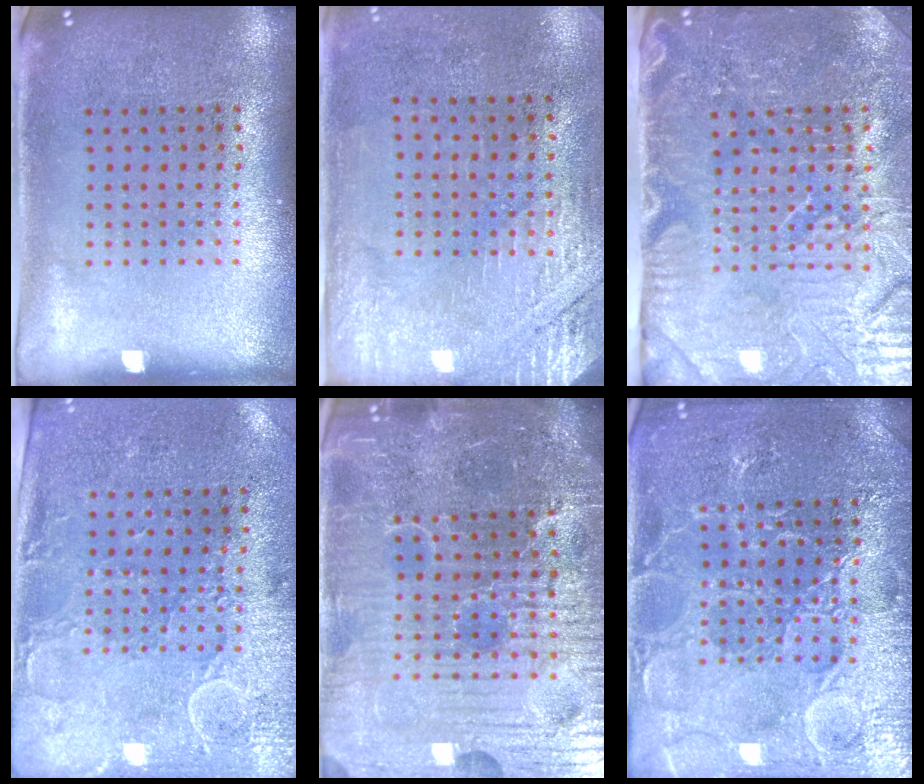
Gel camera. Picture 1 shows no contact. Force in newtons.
{"total": 2.7, "press": 2.4, "slide": 1.2}
{"total": 5.0, "press": 4.5, "slide": 2.2}
{"total": 2.9, "press": 2.4, "slide": 1.7}
{"total": 6.8, "press": 6.1, "slide": 3.0}
{"total": 4.5, "press": 4.5, "slide": 0.5}